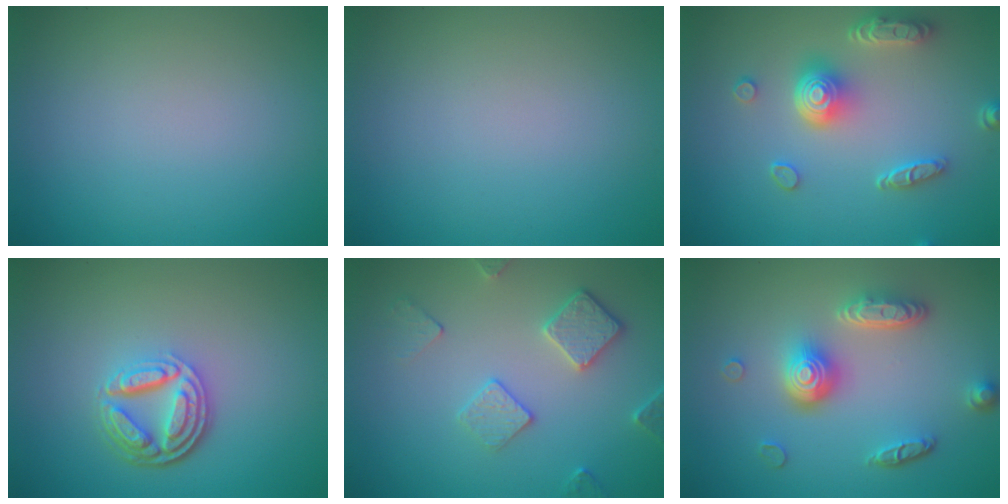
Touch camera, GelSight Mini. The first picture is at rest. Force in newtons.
{"total": 0.0}
{"total": 5.2, "press": 4.0, "slide": 3.2}
{"total": 4.6, "press": 3.5, "slide": 3.0}
{"total": 3.4, "press": 3.0, "slide": 1.6}
{"total": 4.7, "press": 3.6, "slide": 3.1}